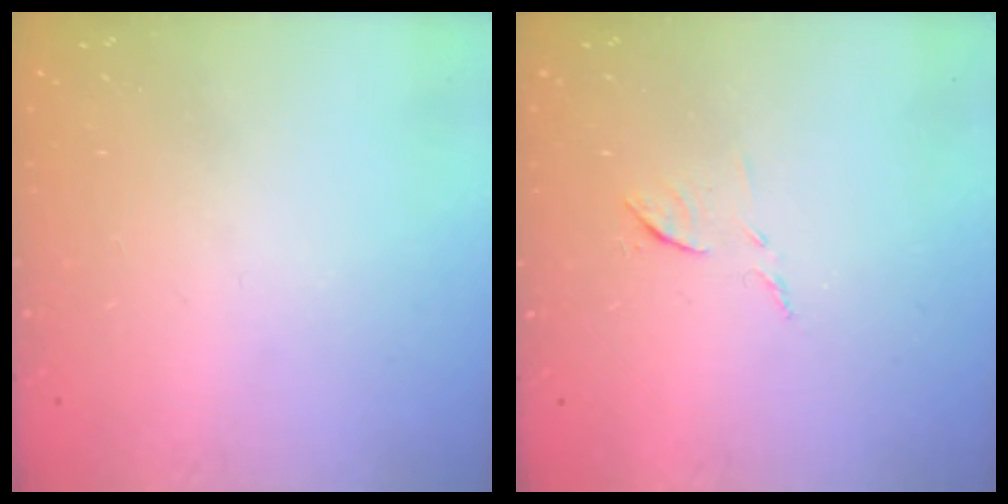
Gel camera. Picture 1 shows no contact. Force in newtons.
{"total": 6.7, "press": 6.7, "slide": 0.3}